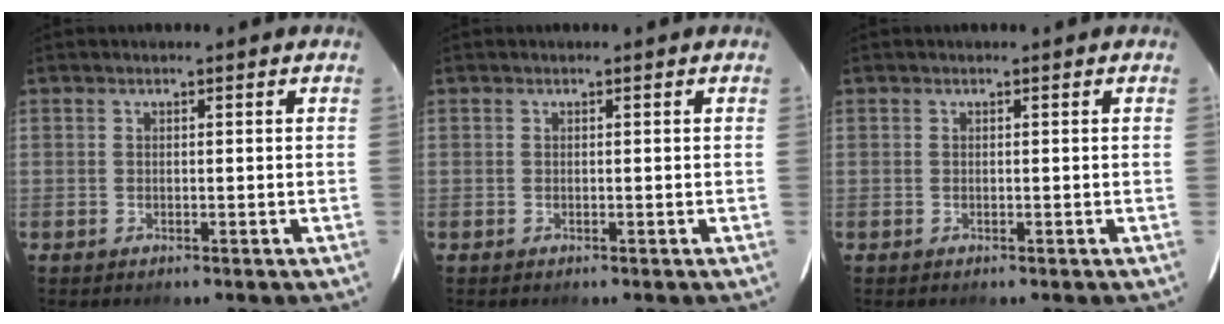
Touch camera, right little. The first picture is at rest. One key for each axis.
{"total": 0.0}
{"total": 0.0}